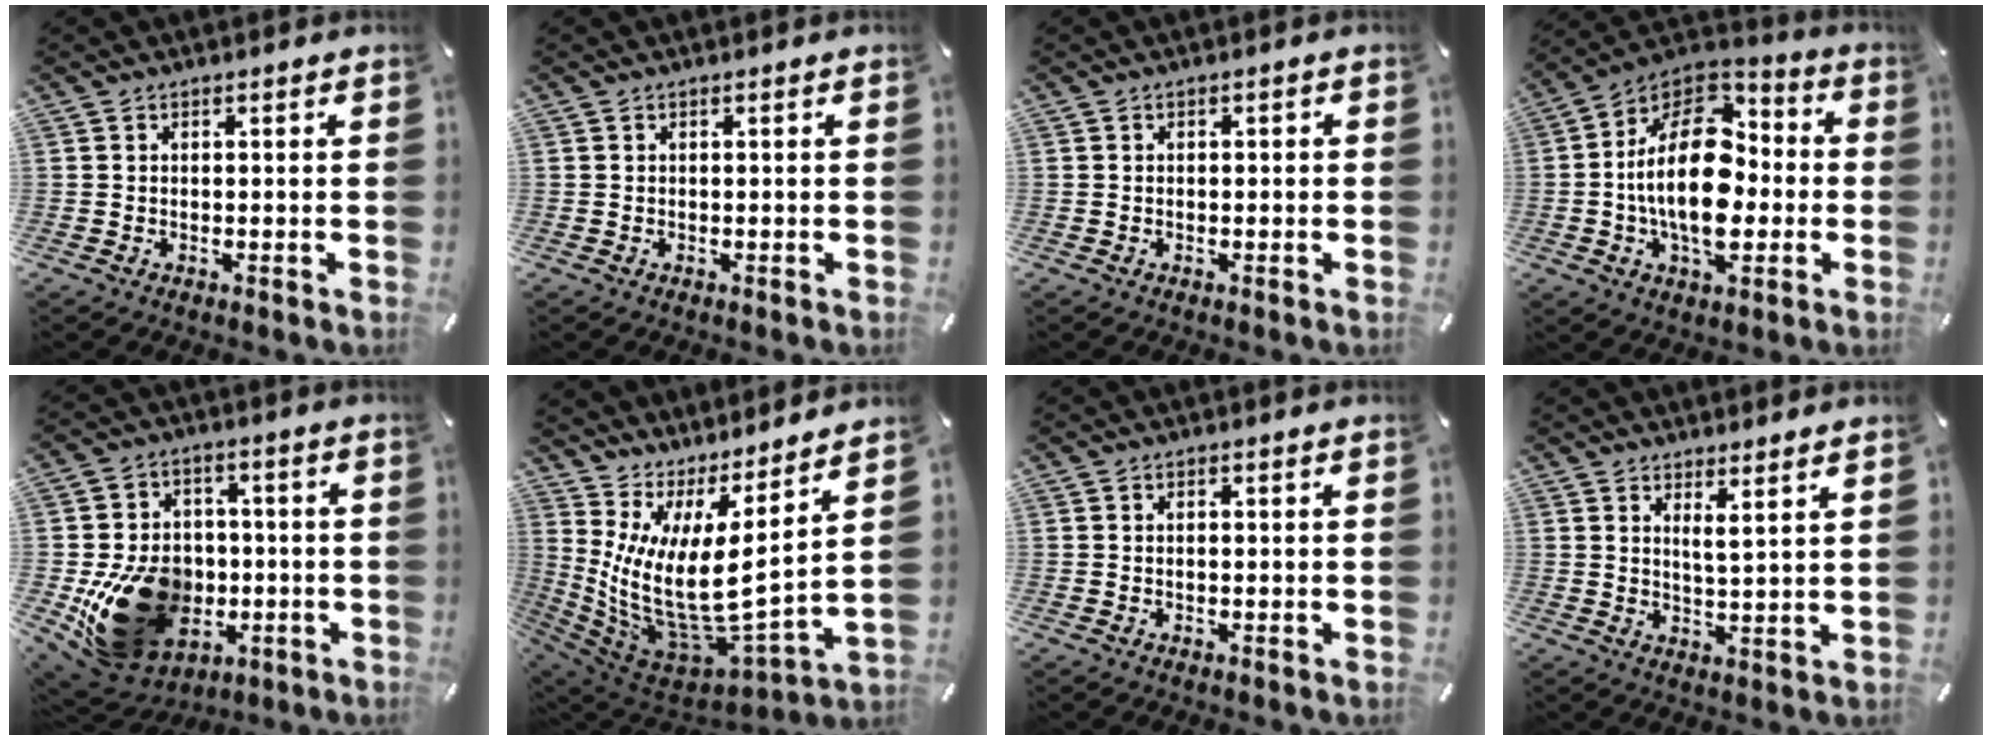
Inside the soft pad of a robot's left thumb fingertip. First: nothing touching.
{"total": 0.0}
{"total": 0.7, "force": [-0.3, 0.4, 0.5], "torque": [-0.010, 0.000, -0.007]}
{"total": 21.2, "force": [-1.6, 12.7, 16.9], "torque": [-0.333, 0.003, -0.031]}
{"total": 19.2, "force": [-4.2, 15.4, 10.8], "torque": [-0.187, 0.012, -0.054]}
{"total": 14.2, "force": [0.8, 5.4, 13.2], "torque": [-0.285, -0.067, 0.012]}
{"total": 0.7, "force": [0.0, 0.2, 0.6], "torque": [-0.013, -0.001, 0.000]}
{"total": 3.8, "force": [3.1, -0.4, 2.2], "torque": [-0.044, -0.020, 0.051]}